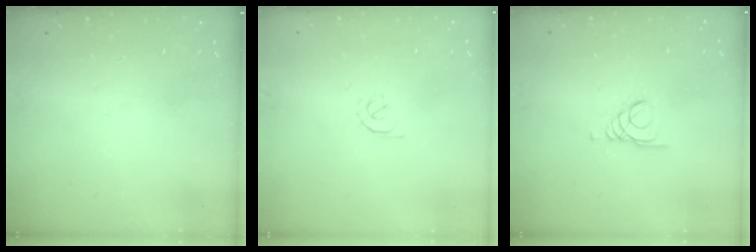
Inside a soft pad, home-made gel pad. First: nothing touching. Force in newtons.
{"total": 1.7, "press": 1.6, "slide": 0.5}
{"total": 1.3, "press": 1.3, "slide": 0.1}